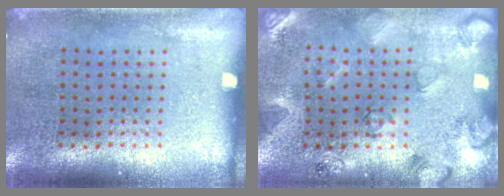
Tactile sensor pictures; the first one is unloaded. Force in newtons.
{"total": 2.1, "press": 1.9, "slide": 0.8}